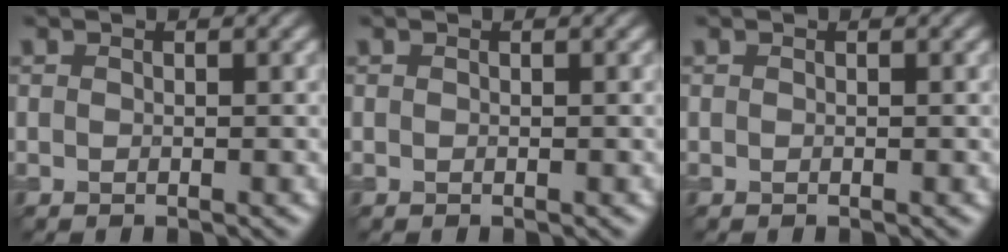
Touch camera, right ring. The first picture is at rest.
{"total": 0.0}
{"total": 0.0}